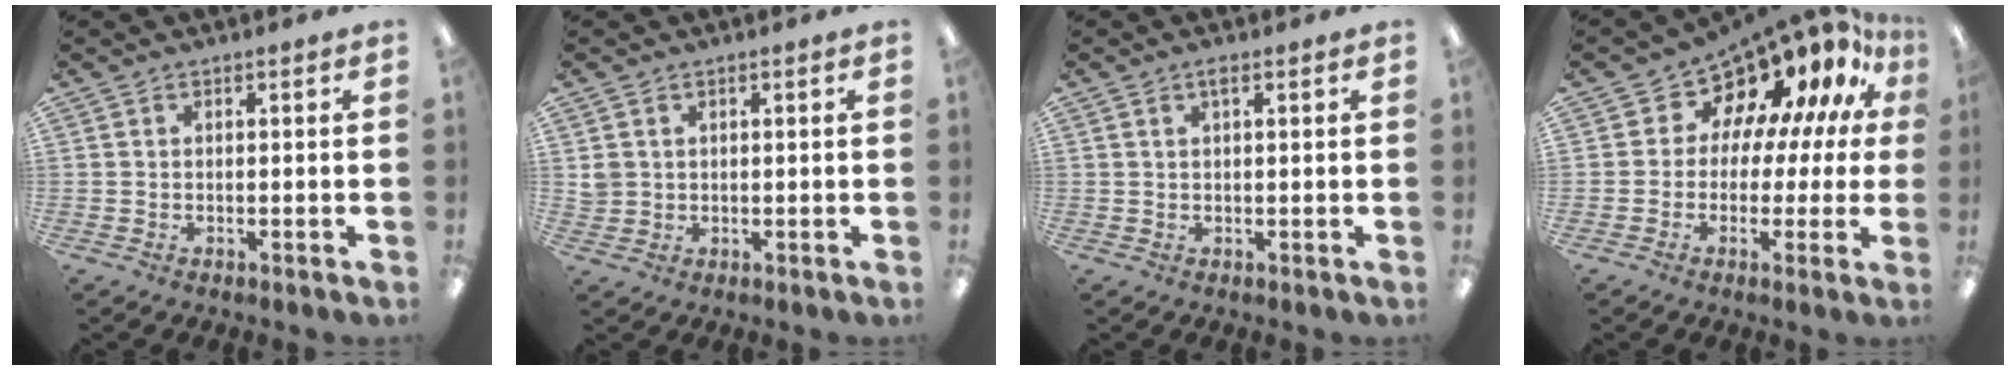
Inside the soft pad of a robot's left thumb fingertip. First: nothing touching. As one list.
[{"total": 2.1, "force": [0.7, 1.9, 0.3], "torque": [-0.011, 0.003, 0.012]}, {"total": 1.8, "force": [0.9, 0.4, 1.5], "torque": [-0.025, 0.001, 0.012]}, {"total": 11.1, "force": [8.5, 6.2, 3.5], "torque": [-0.059, -0.089, 0.148]}]